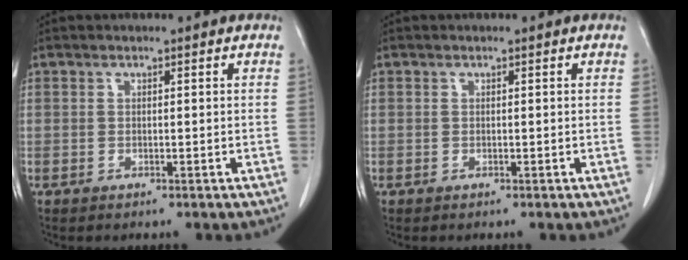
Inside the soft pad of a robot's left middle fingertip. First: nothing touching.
{"total": 0.0}